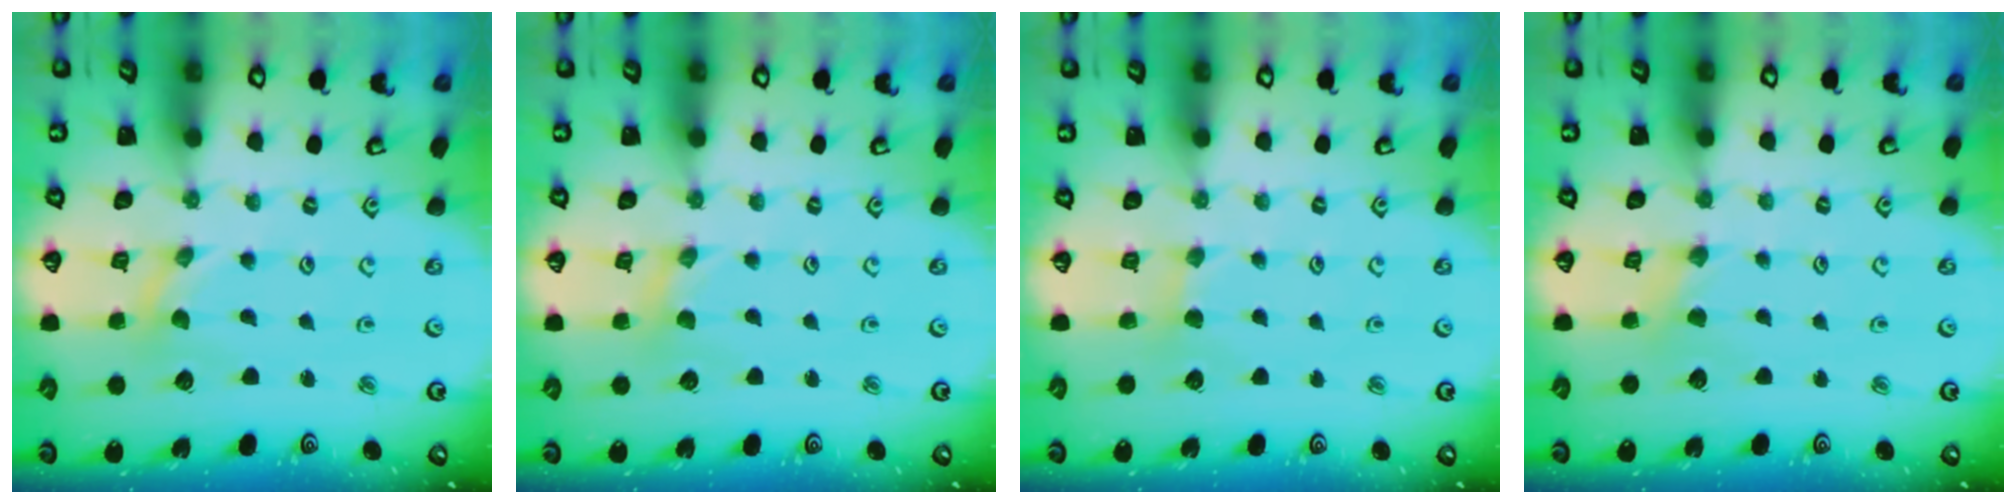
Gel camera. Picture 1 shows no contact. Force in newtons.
{"total": 0.8, "press": 0.8, "slide": 0.2}
{"total": 2.1, "press": 2.0, "slide": 0.3}
{"total": 2.2, "press": 2.2, "slide": 0.4}